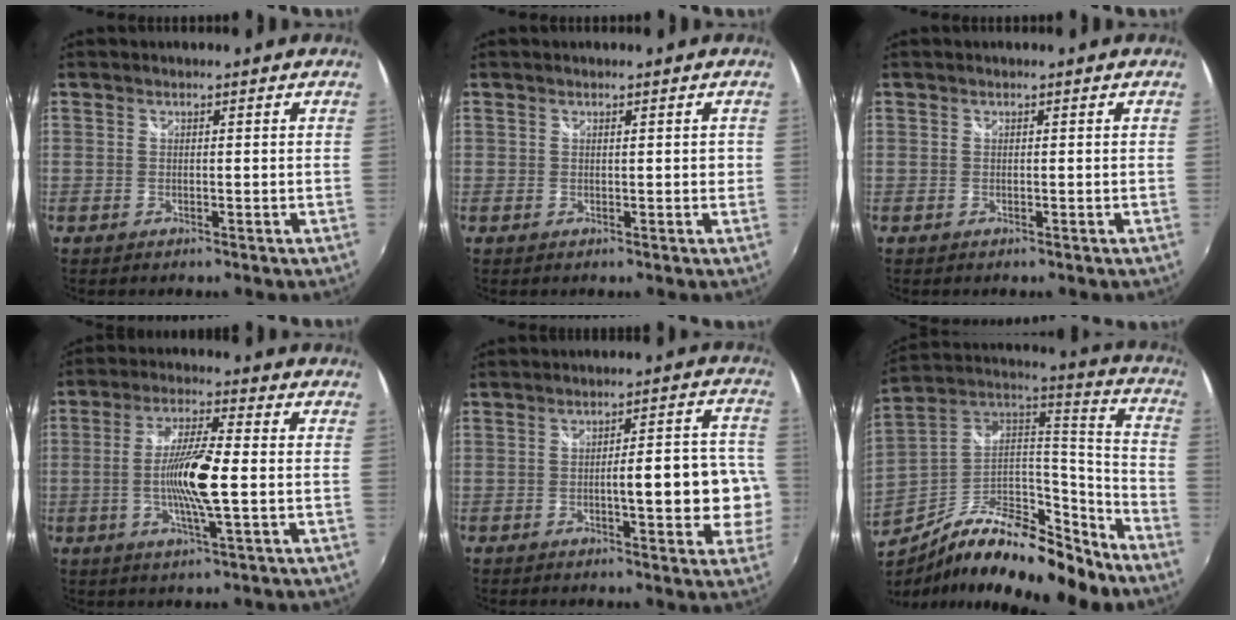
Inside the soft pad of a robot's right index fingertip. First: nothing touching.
{"total": 1.4, "force": [0.6, -1.3, 0.0], "torque": [0.011, -0.005, 0.013]}
{"total": 0.0}
{"total": 10.2, "force": [-1.6, 0.7, 10.0], "torque": [-0.193, -0.003, -0.033]}
{"total": 10.9, "force": [-2.5, 2.5, 10.3], "torque": [-0.141, 0.010, -0.026]}
{"total": 22.8, "force": [-16.2, 7.1, 14.4], "torque": [-0.242, -0.006, -0.268]}